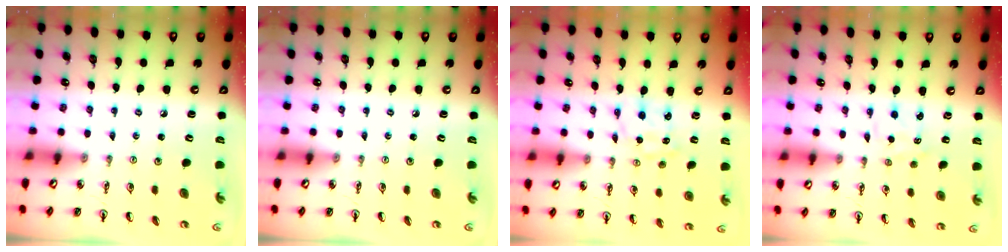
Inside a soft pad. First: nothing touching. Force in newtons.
{"total": 0.0}
{"total": 1.5, "press": 1.5, "slide": 0.1}
{"total": 1.2, "press": 1.2, "slide": 0.2}